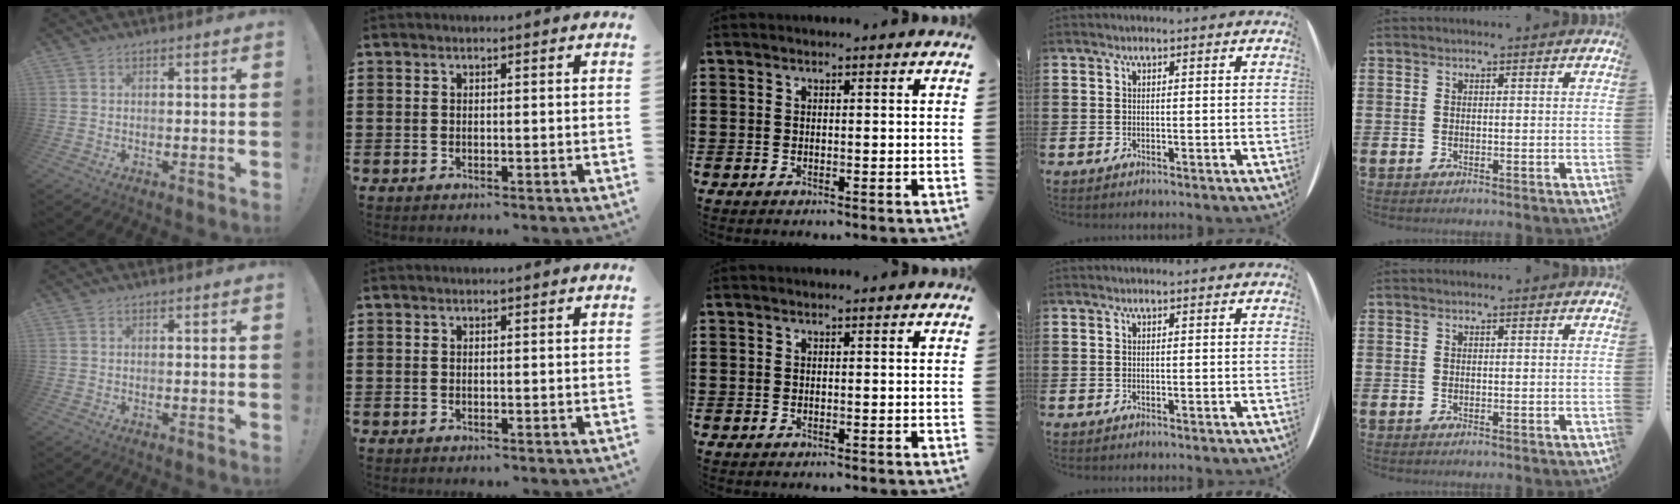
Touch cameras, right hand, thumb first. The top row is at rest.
{}